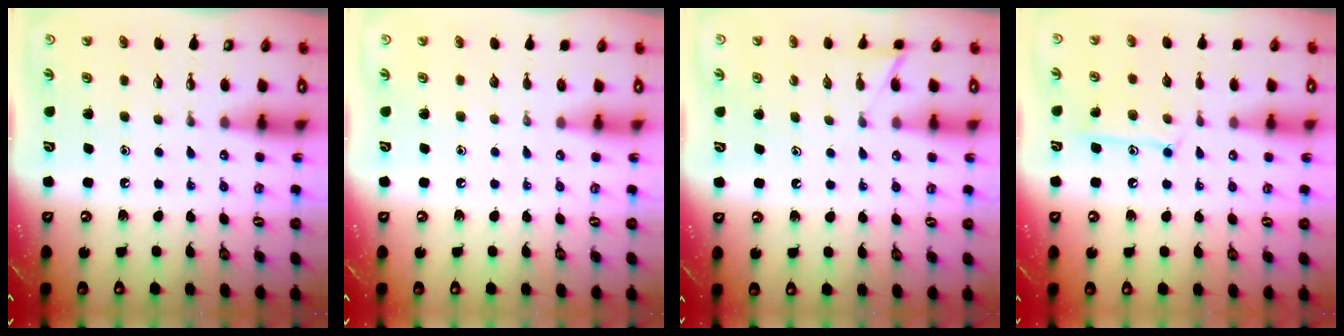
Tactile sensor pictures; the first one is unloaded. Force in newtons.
{"total": 0.0}
{"total": 5.7, "press": 5.7, "slide": 0.5}
{"total": 11.2, "press": 11.2, "slide": 0.6}